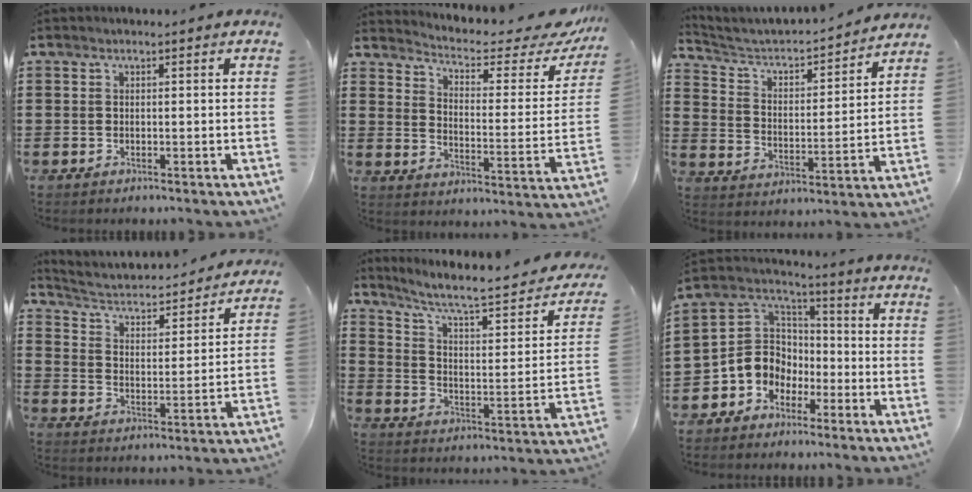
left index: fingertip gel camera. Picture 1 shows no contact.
{"total": 4.0, "force": [3.2, 0.9, 2.1], "torque": [-0.052, -0.029, 0.045]}
{"total": 3.7, "force": [3.2, 1.0, 1.4], "torque": [-0.048, -0.029, 0.043]}
{"total": 2.8, "force": [2.5, 0.8, 1.1], "torque": [-0.038, -0.027, 0.031]}
{"total": 6.2, "force": [4.7, 0.8, 4.1], "torque": [-0.101, -0.037, 0.071]}
{"total": 7.4, "force": [-2.9, 6.5, 2.0], "torque": [-0.079, 0.007, -0.063]}